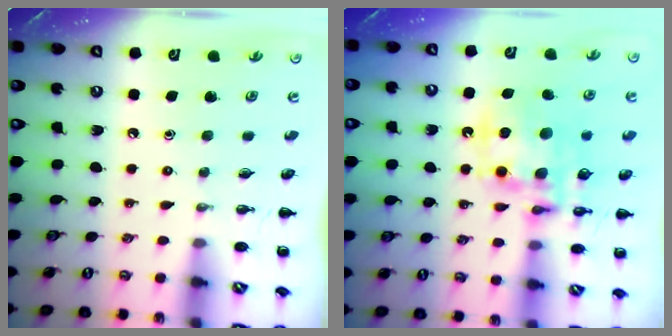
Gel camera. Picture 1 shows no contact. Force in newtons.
{"total": 14.6, "press": 14.3, "slide": 3.1}